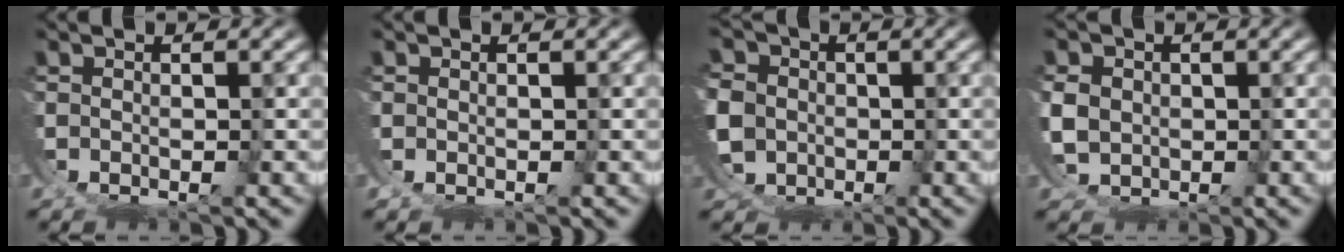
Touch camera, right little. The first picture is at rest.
{"total": 0.6, "force": [0.2, 0.5, 0.3], "torque": [-0.012, 0.000, 0.003]}
{"total": 9.4, "force": [-0.4, 8.4, 4.3], "torque": [-0.101, -0.025, -0.006]}
{"total": 2.2, "force": [0.3, 1.7, 1.4], "torque": [-0.034, -0.016, 0.019]}